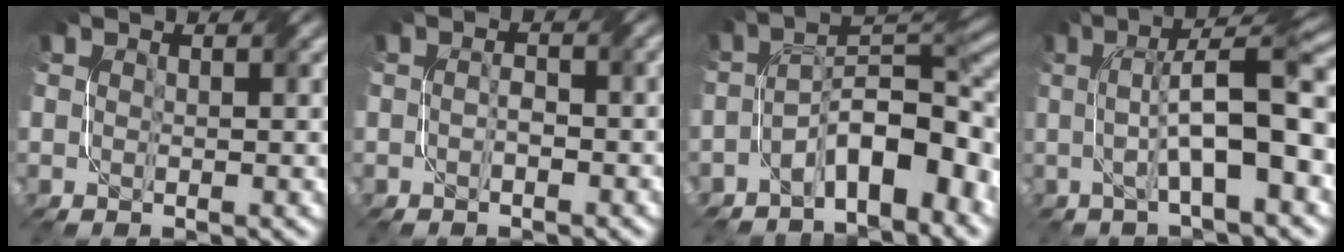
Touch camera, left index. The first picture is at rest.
{"total": 1.5, "force": [-0.7, 0.7, 1.1], "torque": [-0.021, 0.001, -0.012]}
{"total": 8.7, "force": [-4.1, 3.2, 7.0], "torque": [-0.092, 0.016, -0.080]}
{"total": 8.7, "force": [0.3, 2.0, 8.5], "torque": [-0.119, 0.016, 0.003]}